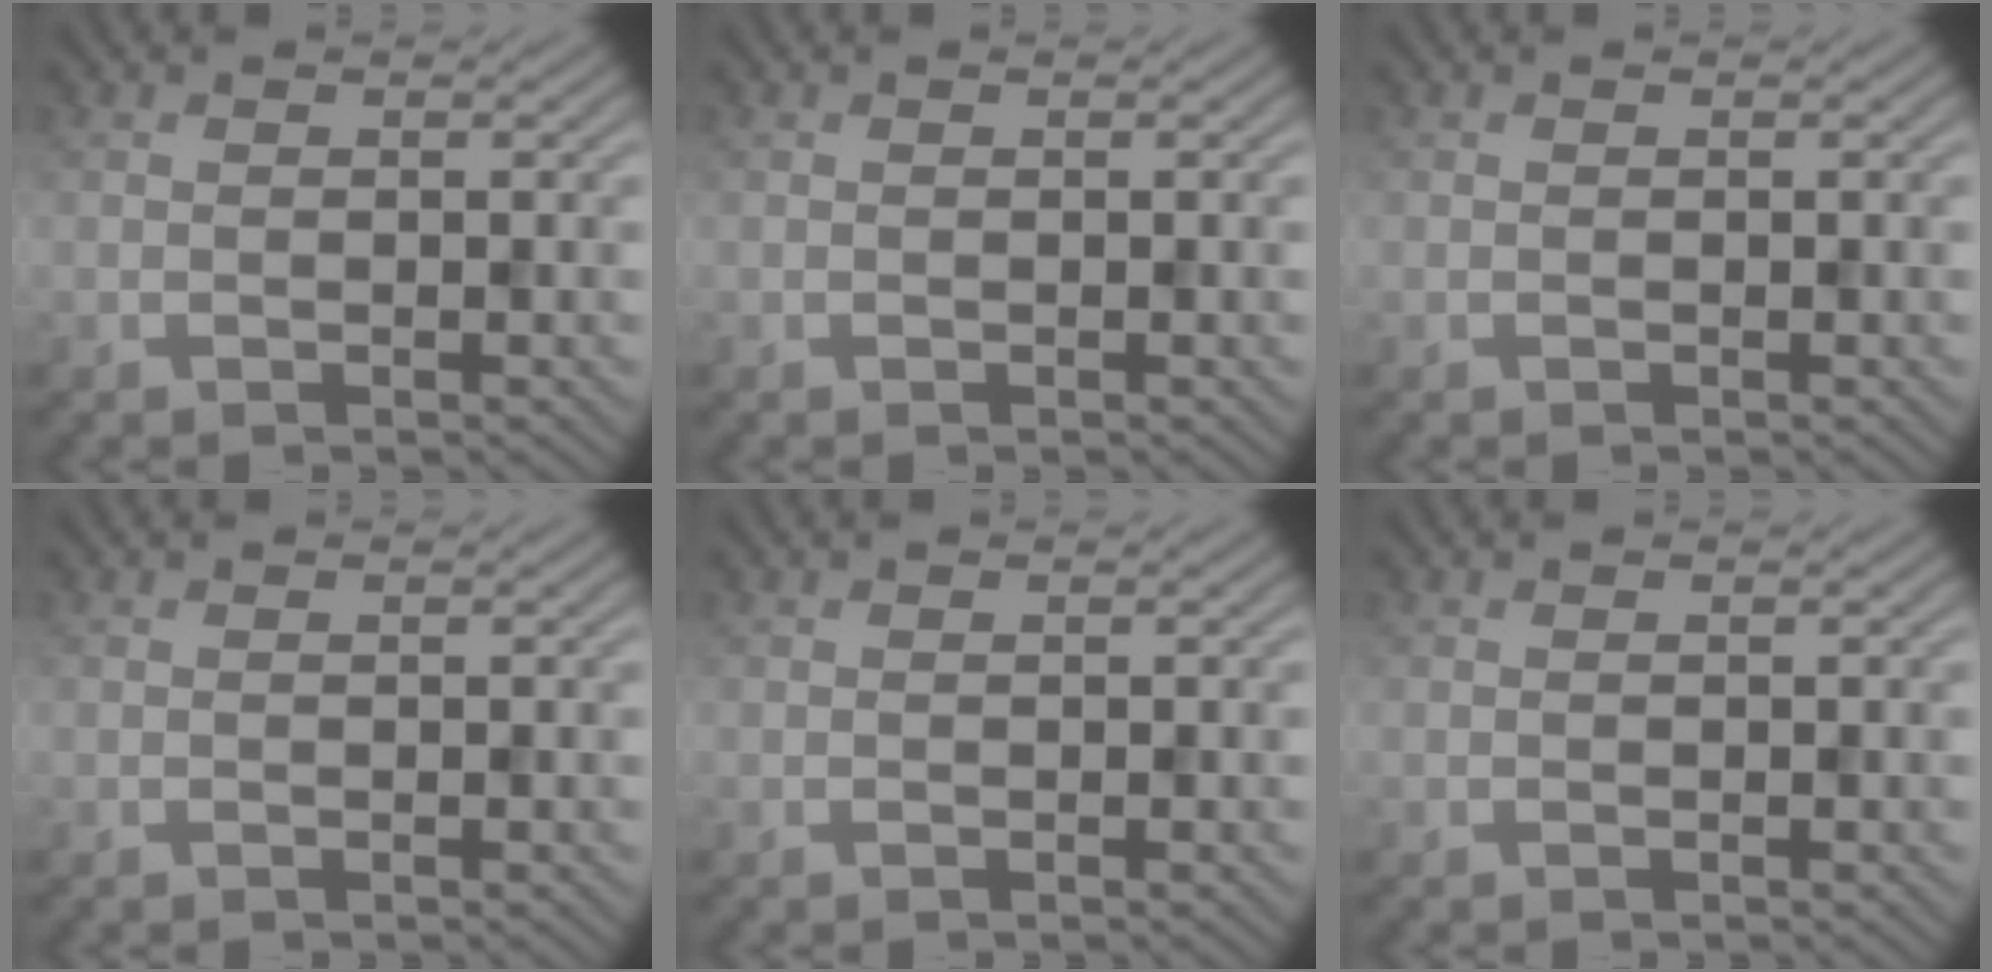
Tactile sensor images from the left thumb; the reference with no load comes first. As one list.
[{"total": 0.0}, {"total": 0.0}, {"total": 0.0}, {"total": 0.0}, {"total": 0.0}]